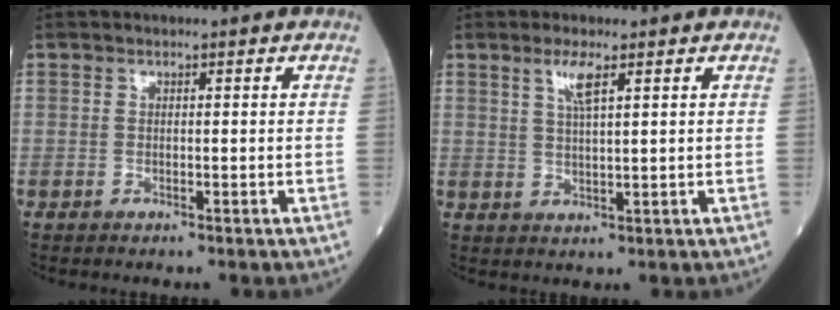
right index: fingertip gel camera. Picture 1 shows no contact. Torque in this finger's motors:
{"motor_torque": [0.52, 0.51, 0.04, 0.02]}